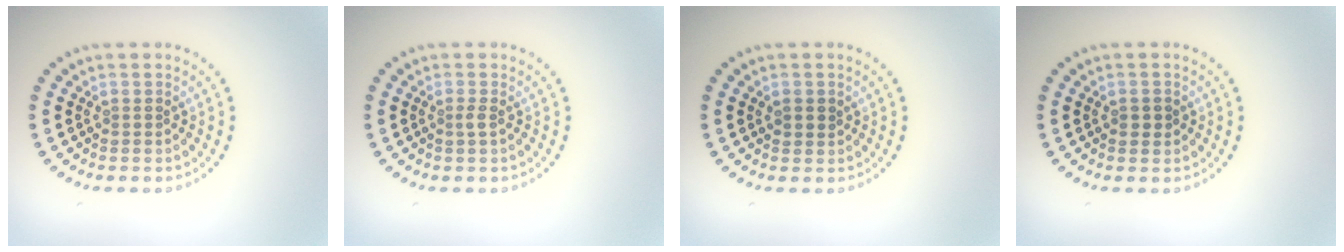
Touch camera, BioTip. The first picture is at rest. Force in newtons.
{"total": 0.7, "press": 0.4, "slide": 0.6}
{"total": 1.2, "press": 1.1, "slide": 0.4}
{"total": 1.3, "press": 1.3, "slide": 0.1}